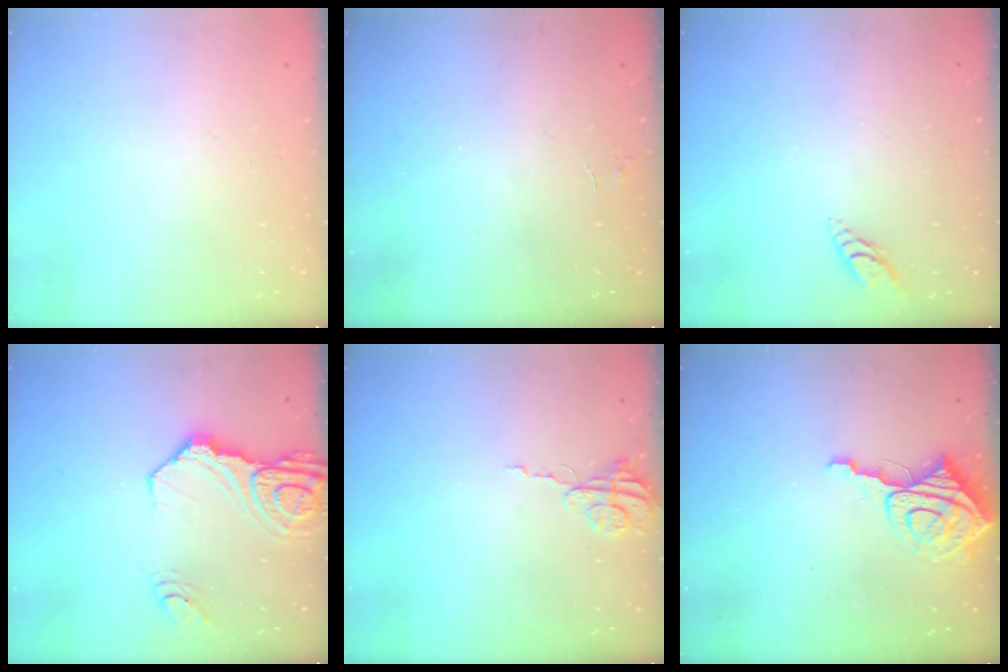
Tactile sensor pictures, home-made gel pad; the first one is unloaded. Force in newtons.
{"total": 2.2, "press": 2.2, "slide": 0.2}
{"total": 4.0, "press": 4.0, "slide": 0.4}
{"total": 16.4, "press": 16.3, "slide": 1.9}
{"total": 3.8, "press": 3.8, "slide": 0.4}
{"total": 8.4, "press": 8.3, "slide": 1.0}